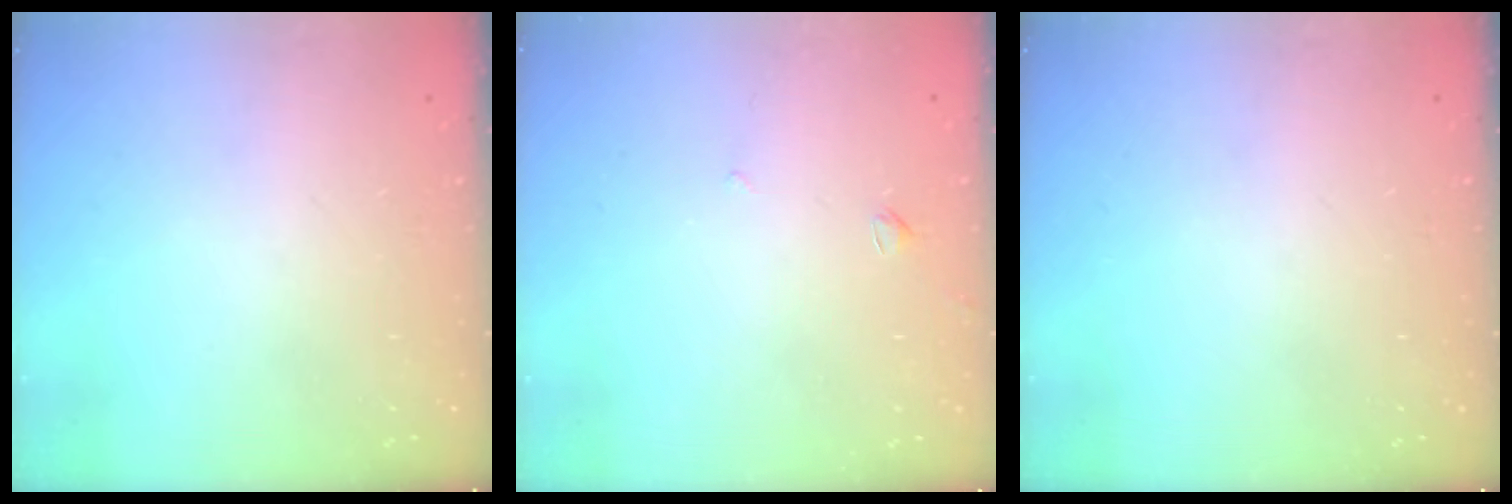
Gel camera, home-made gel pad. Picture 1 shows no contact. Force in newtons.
{"total": 1.7, "press": 1.6, "slide": 0.5}
{"total": 0.0}